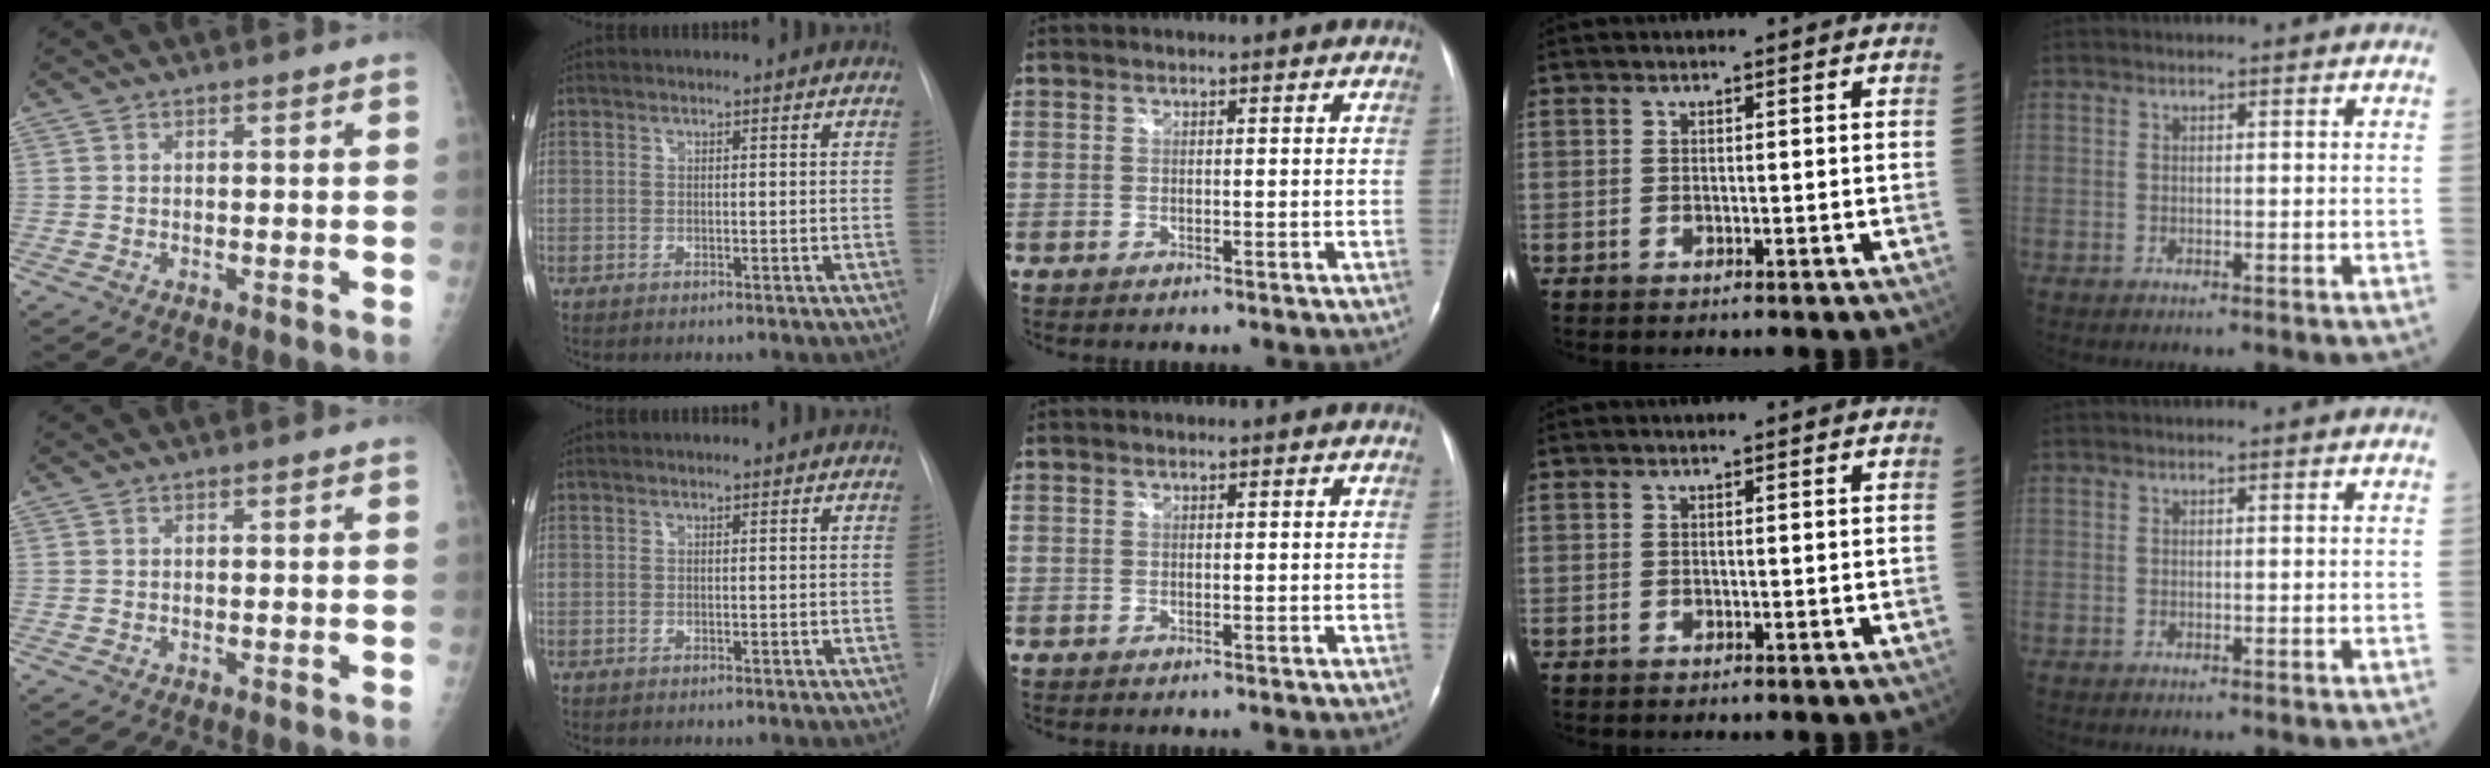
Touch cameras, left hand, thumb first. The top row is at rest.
{}